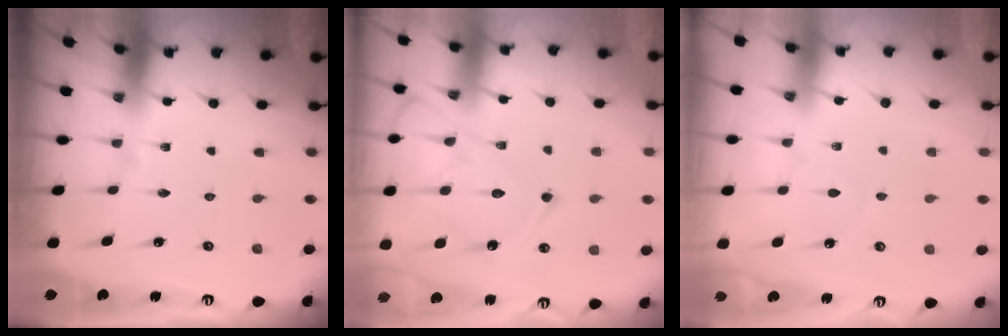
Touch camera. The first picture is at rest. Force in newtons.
{"total": 14.8, "press": 14.7, "slide": 1.6}
{"total": 3.6, "press": 3.5, "slide": 0.4}